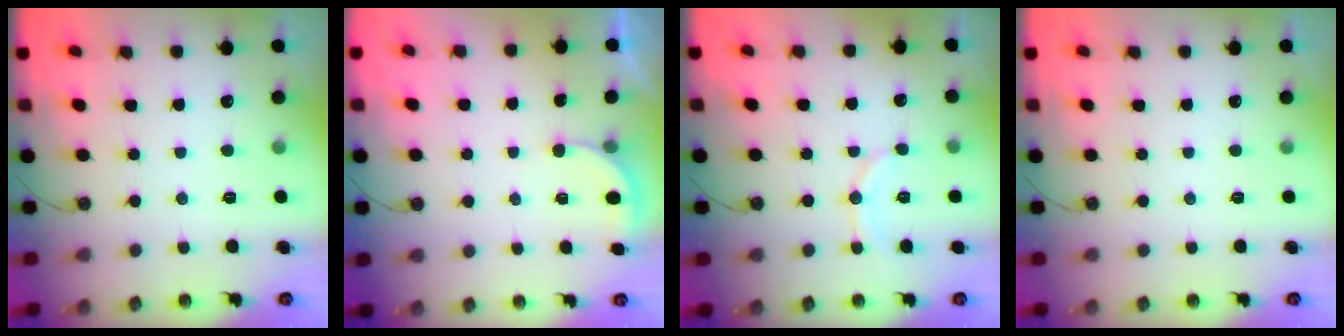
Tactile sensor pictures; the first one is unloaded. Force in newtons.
{"total": 2.0, "press": 2.0, "slide": 0.1}
{"total": 7.6, "press": 7.4, "slide": 1.6}
{"total": 0.0}